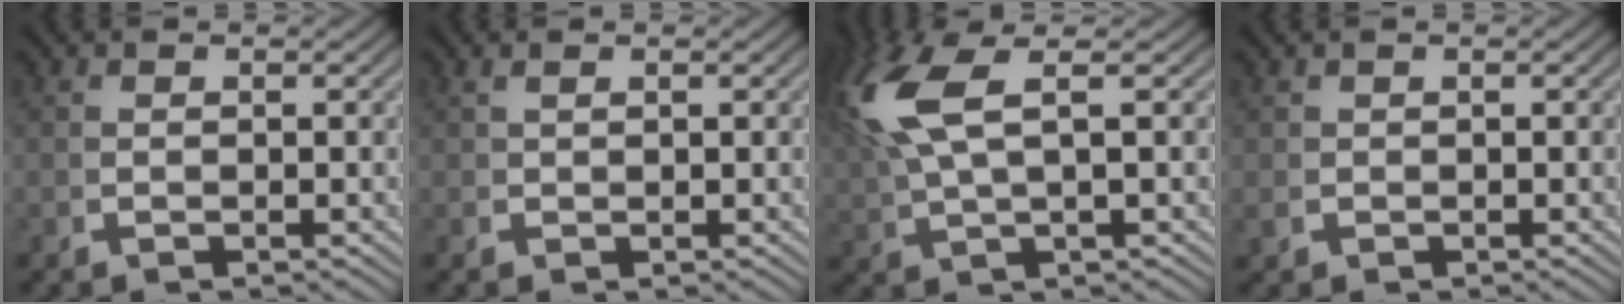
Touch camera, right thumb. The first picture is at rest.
{"total": 0.6, "force": [0.5, -0.2, 0.1], "torque": [0.000, 0.000, 0.013]}
{"total": 6.8, "force": [2.8, 2.9, 5.5], "torque": [-0.122, 0.006, 0.056]}
{"total": 0.5, "force": [0.2, 0.4, -0.3], "torque": [0.003, -0.004, 0.006]}